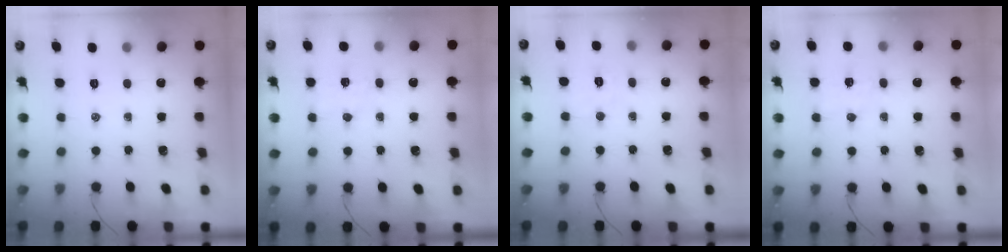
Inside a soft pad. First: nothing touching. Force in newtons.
{"total": 6.0, "press": 5.9, "slide": 1.3}
{"total": 4.9, "press": 4.8, "slide": 1.2}
{"total": 6.0, "press": 5.9, "slide": 1.3}